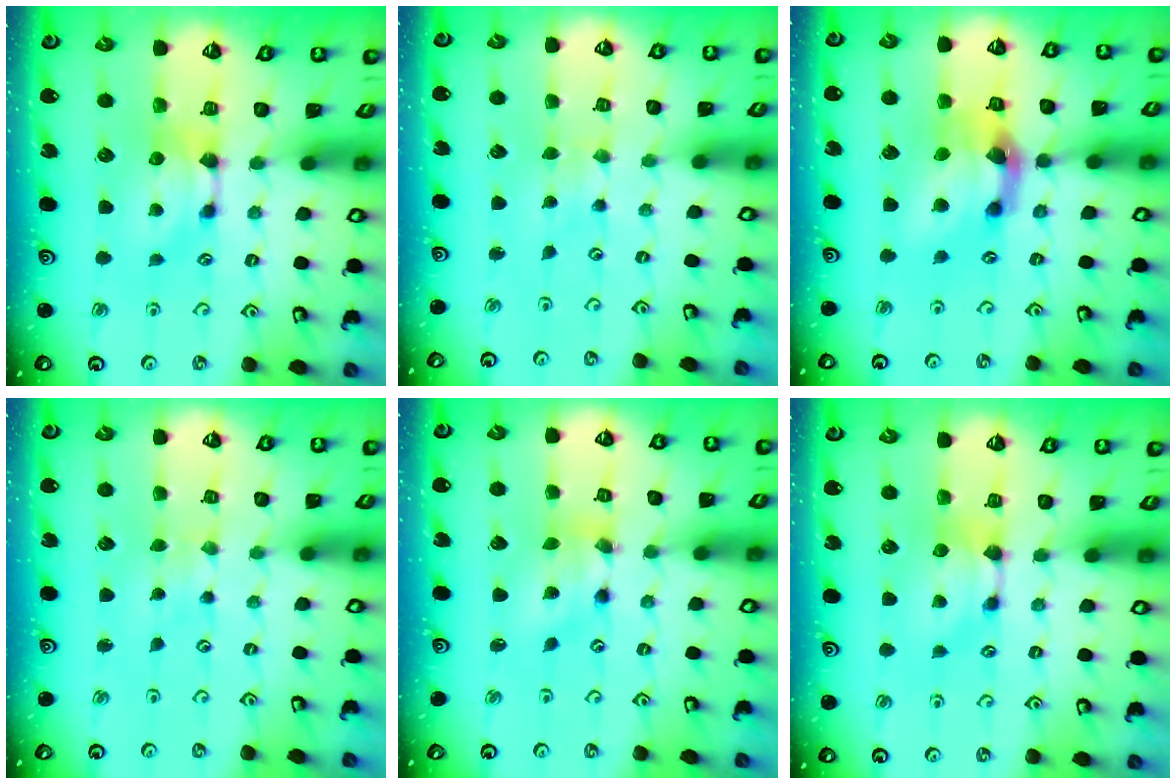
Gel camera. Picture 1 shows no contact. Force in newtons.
{"total": 3.9, "press": 3.9, "slide": 0.1}
{"total": 5.8, "press": 5.3, "slide": 2.4}
{"total": 3.9, "press": 3.9, "slide": 0.1}
{"total": 3.7, "press": 3.3, "slide": 1.6}
{"total": 0.6, "press": 0.2, "slide": 0.6}